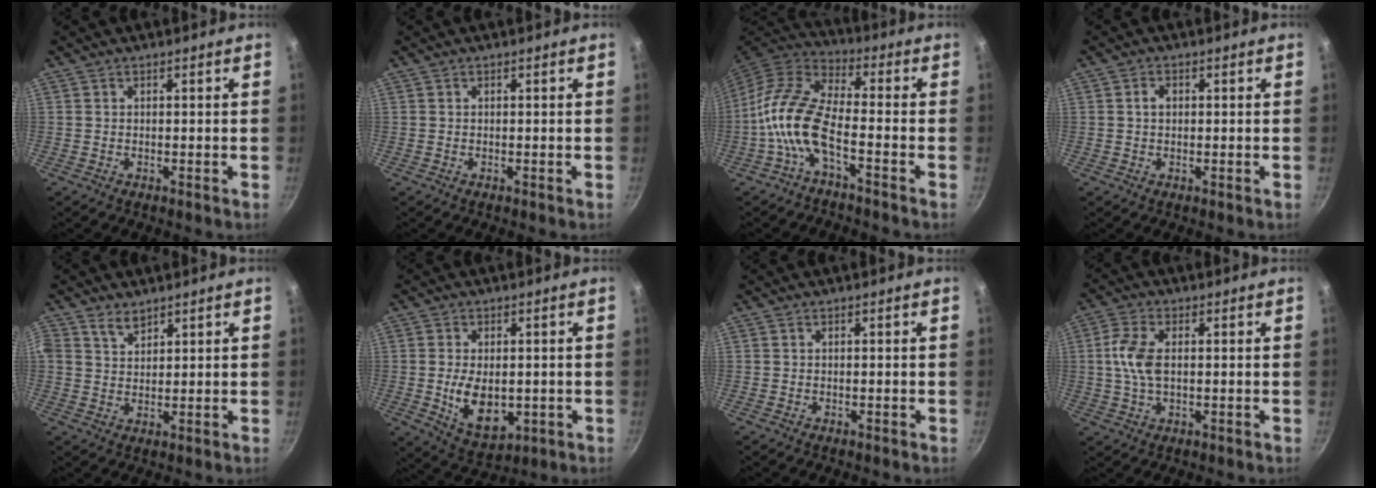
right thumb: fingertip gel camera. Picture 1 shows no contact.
{"total": 0.0}
{"total": 12.0, "force": [-4.4, 4.8, 10.0], "torque": [-0.207, 0.042, -0.100]}
{"total": 1.8, "force": [0.2, 1.4, 1.2], "torque": [-0.015, 0.005, 0.003]}
{"total": 3.4, "force": [2.5, 1.9, 1.3], "torque": [-0.018, -0.014, 0.045]}
{"total": 9.8, "force": [-1.0, 6.0, 7.7], "torque": [-0.117, -0.010, 0.003]}
{"total": 0.0}
{"total": 7.0, "force": [0.5, 3.9, 5.9], "torque": [-0.120, 0.008, 0.007]}